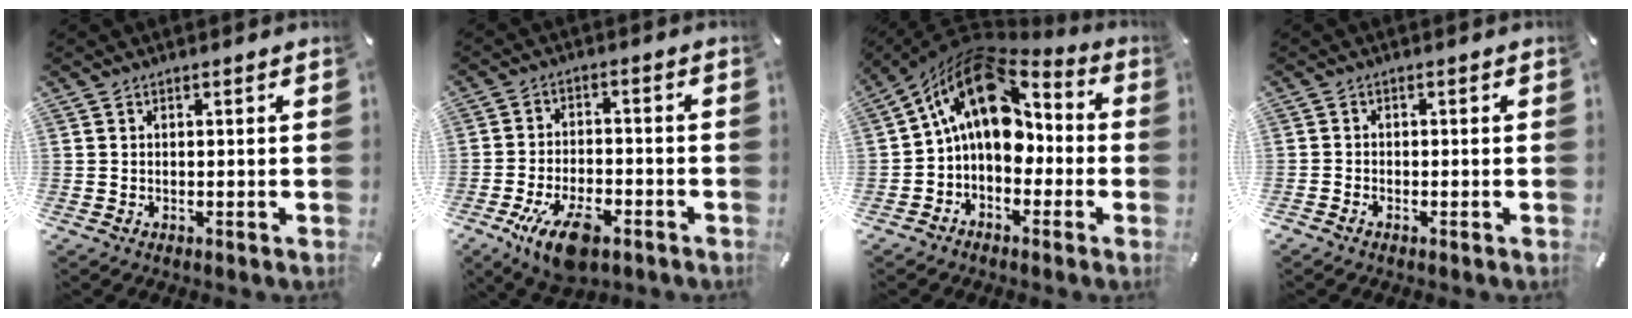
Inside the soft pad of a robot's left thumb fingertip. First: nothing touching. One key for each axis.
{"total": 10.9, "fx": -6.0, "fy": 5.0, "fz": 7.6, "tx": -0.147, "ty": 0.025, "tz": -0.106}
{"total": 15.4, "fx": 3.0, "fy": 10.6, "fz": 10.8, "tx": -0.191, "ty": -0.007, "tz": 0.050}
{"total": 0.9, "fx": -0.8, "fy": 0.4, "fz": 0.3, "tx": -0.005, "ty": 0.002, "tz": -0.017}